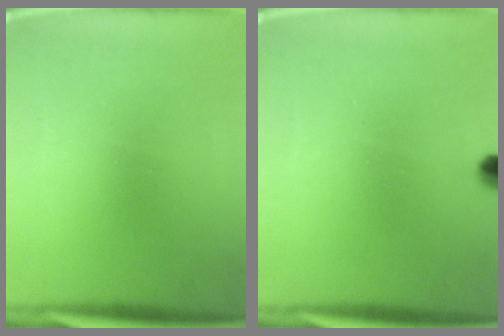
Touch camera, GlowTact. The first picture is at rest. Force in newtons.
{"total": 3.7}